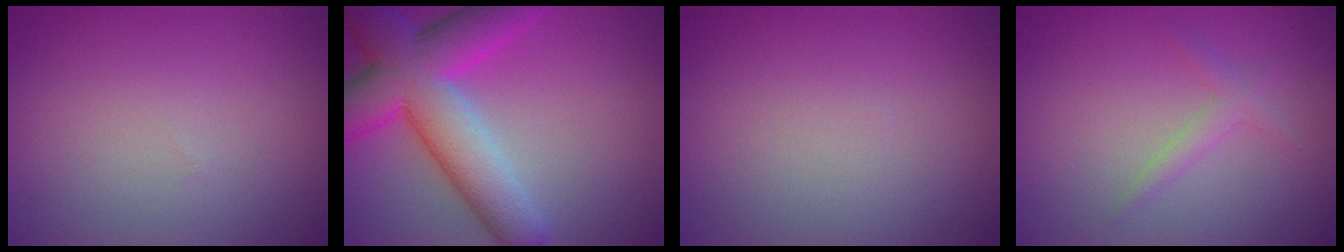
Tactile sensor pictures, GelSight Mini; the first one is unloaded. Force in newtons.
{"total": 9.6, "press": 9.6, "slide": 0.1}
{"total": 0.0}
{"total": 1.4, "press": 1.4, "slide": 0.0}